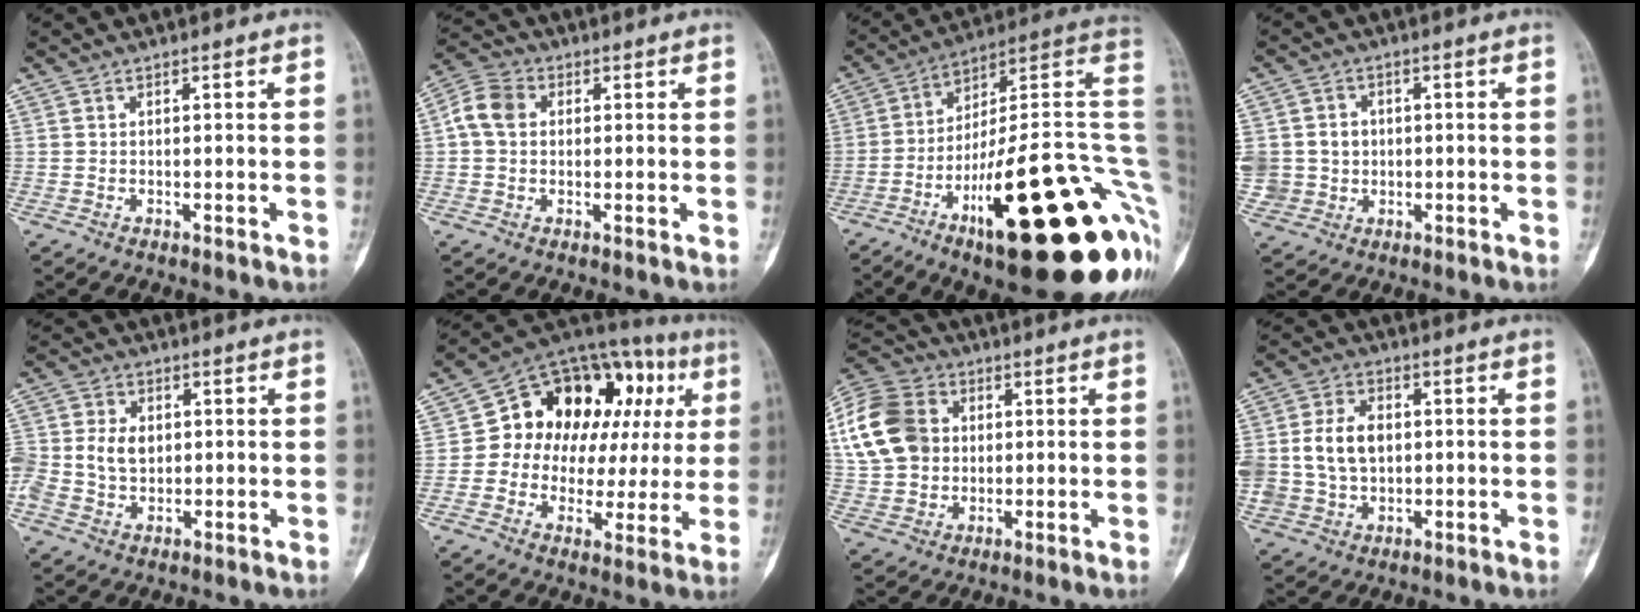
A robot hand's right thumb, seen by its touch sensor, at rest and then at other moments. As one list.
[{"total": 6.4, "force": [0.9, 5.0, 3.9], "torque": [-0.075, 0.019, 0.010]}, {"total": 33.9, "force": [-8.7, 9.5, 31.4], "torque": [-0.336, 0.071, -0.128]}, {"total": 9.5, "force": [0.2, 9.0, 3.0], "torque": [-0.056, 0.018, 0.017]}, {"total": 8.7, "force": [0.1, 6.8, 5.6], "torque": [-0.113, 0.009, 0.004]}, {"total": 23.9, "force": [5.2, 15.7, 17.3], "torque": [-0.185, 0.046, 0.078]}, {"total": 17.9, "force": [2.9, 14.5, 10.0], "torque": [-0.204, 0.024, 0.053]}, {"total": 11.0, "force": [0.5, 8.3, 7.3], "torque": [-0.126, 0.012, 0.016]}]